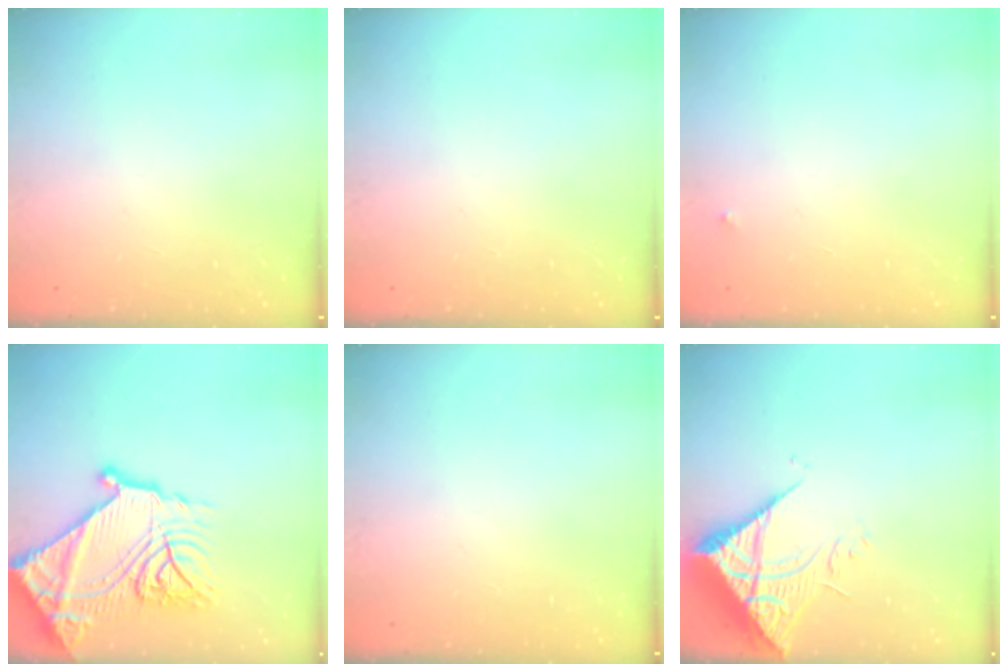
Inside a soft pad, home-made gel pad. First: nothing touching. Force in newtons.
{"total": 0.0}
{"total": 2.5, "press": 2.4, "slide": 0.4}
{"total": 28.8, "press": 28.7, "slide": 2.7}
{"total": 0.0}
{"total": 9.3, "press": 9.2, "slide": 1.2}